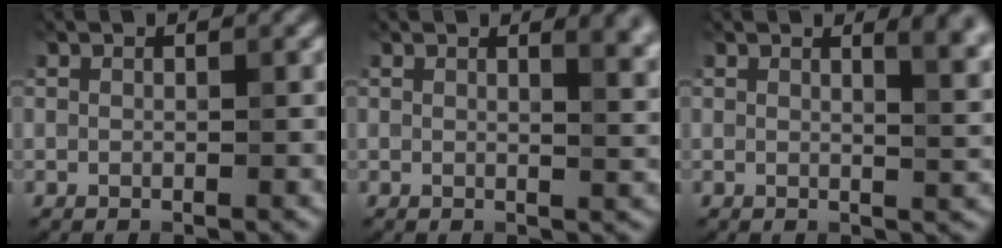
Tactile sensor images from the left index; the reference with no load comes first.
{"total": 3.1, "force": [1.8, 0.8, 2.4], "torque": [-0.026, 0.002, 0.026]}
{"total": 3.7, "force": [2.0, 1.0, 3.0], "torque": [-0.028, 0.004, 0.026]}